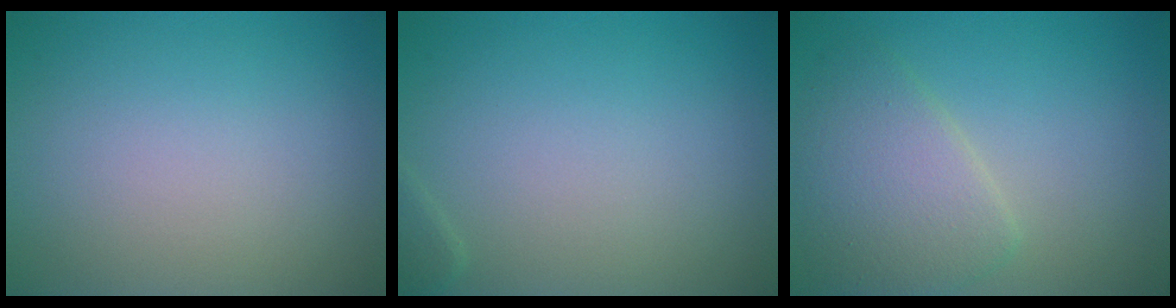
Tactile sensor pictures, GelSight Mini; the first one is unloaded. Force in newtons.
{"total": 0.7, "press": 0.7, "slide": 0.0}
{"total": 4.4, "press": 4.4, "slide": 0.1}